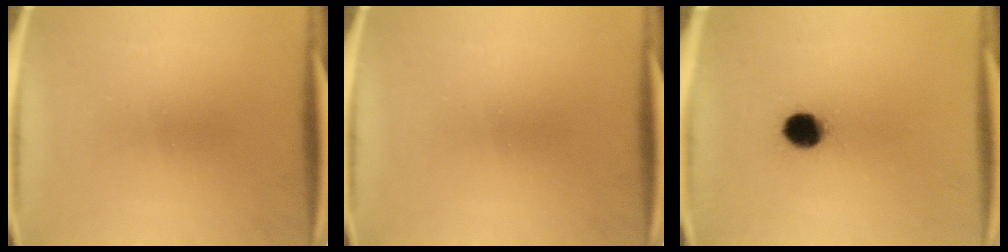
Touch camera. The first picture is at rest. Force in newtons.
{"total": 0.0}
{"total": 7.1}